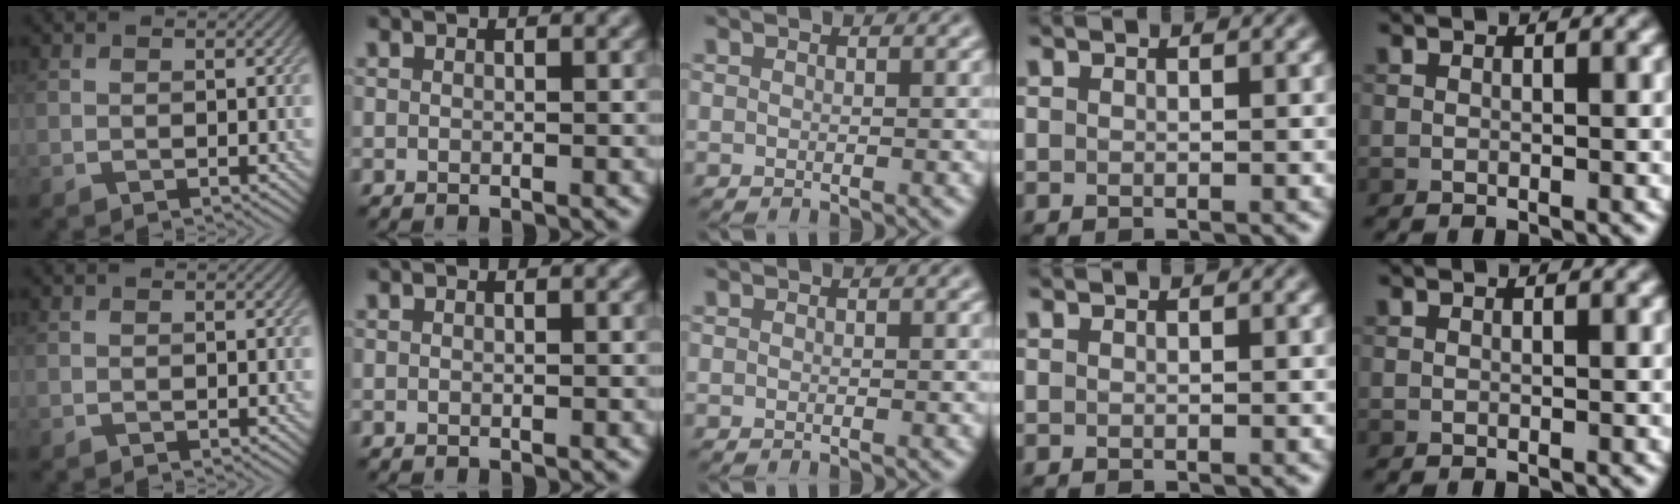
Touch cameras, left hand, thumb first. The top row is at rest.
{}